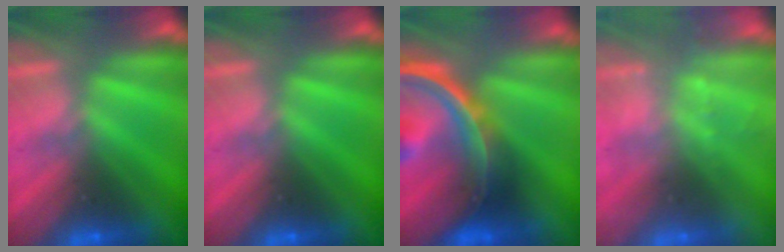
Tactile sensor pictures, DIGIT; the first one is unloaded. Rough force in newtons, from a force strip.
{"total": 0.0}
{"total": 9.6}
{"total": 2.4}